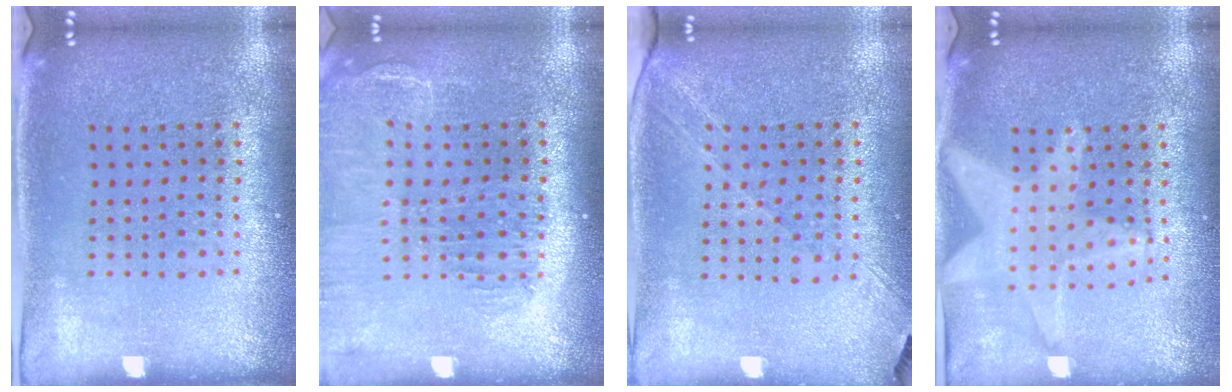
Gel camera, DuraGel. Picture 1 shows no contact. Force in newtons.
{"total": 1.5, "press": 1.4, "slide": 0.2}
{"total": 1.5, "press": 1.3, "slide": 0.8}
{"total": 1.9, "press": 1.6, "slide": 1.0}